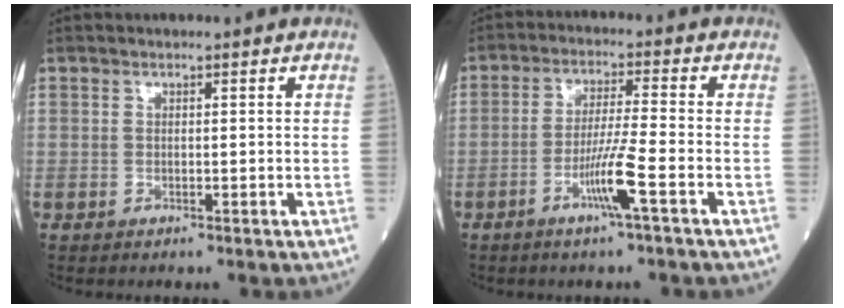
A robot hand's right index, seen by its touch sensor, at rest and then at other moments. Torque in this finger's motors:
{"motor_torque": [1.12, -0.37, 0.72, 0.21]}